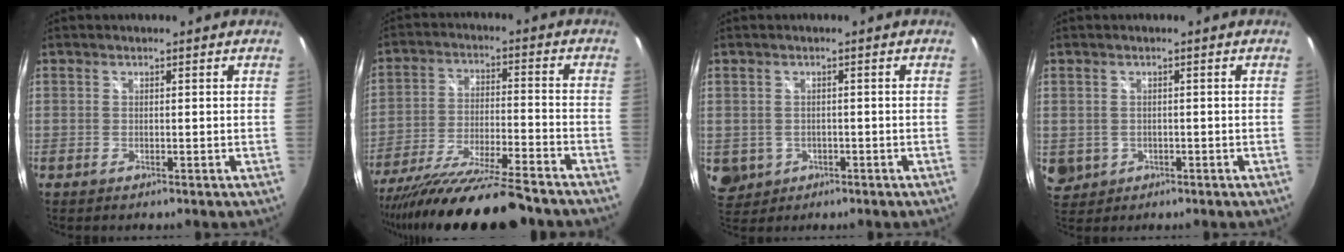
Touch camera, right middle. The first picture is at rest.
{"total": 19.0, "force": [-16.3, 0.8, 9.7], "torque": [-0.190, -0.057, -0.266]}
{"total": 5.6, "force": [-1.1, 5.1, 2.1], "torque": [-0.056, -0.004, -0.002]}
{"total": 5.5, "force": [-0.7, 5.0, 2.3], "torque": [-0.058, -0.002, 0.004]}